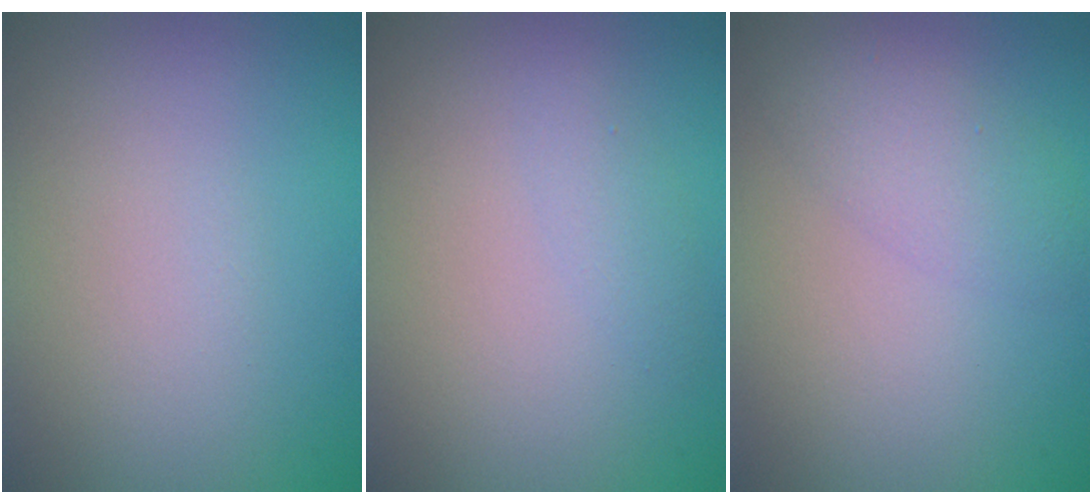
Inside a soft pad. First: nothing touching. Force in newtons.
{"total": 1.0, "press": 1.0, "slide": 0.0}
{"total": 2.7, "press": 2.7, "slide": 0.2}